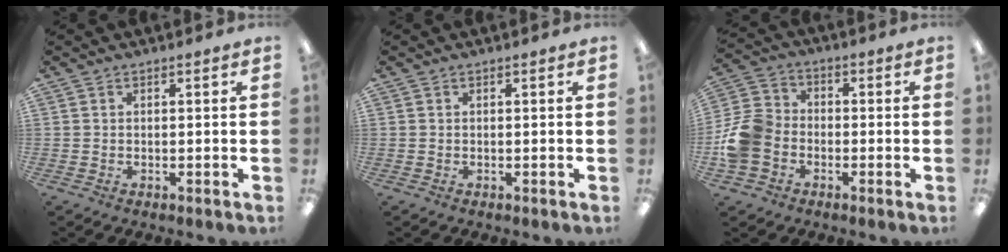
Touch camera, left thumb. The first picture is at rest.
{"total": 0.0}
{"total": 11.2, "force": [-3.8, 8.9, 5.6], "torque": [-0.124, 0.045, -0.066]}